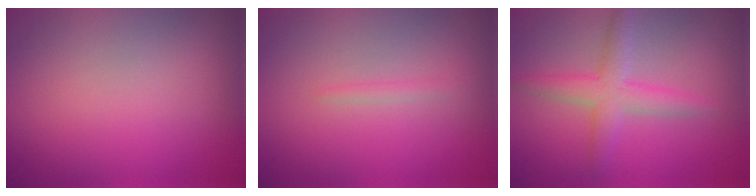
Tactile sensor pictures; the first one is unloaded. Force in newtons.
{"total": 0.8, "press": 0.7, "slide": 0.1}
{"total": 3.5, "press": 3.5, "slide": 0.2}